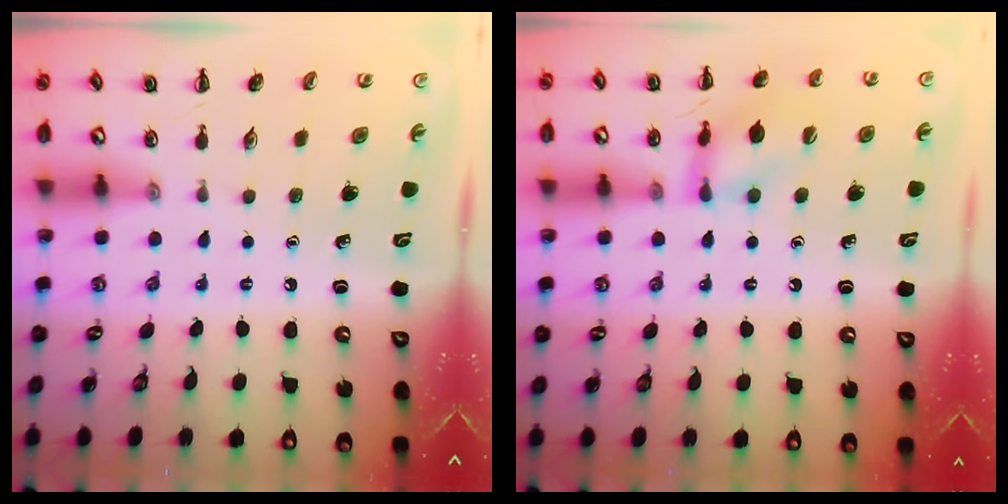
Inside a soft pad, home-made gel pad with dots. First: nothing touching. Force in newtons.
{"total": 13.1, "press": 13.0, "slide": 1.7}